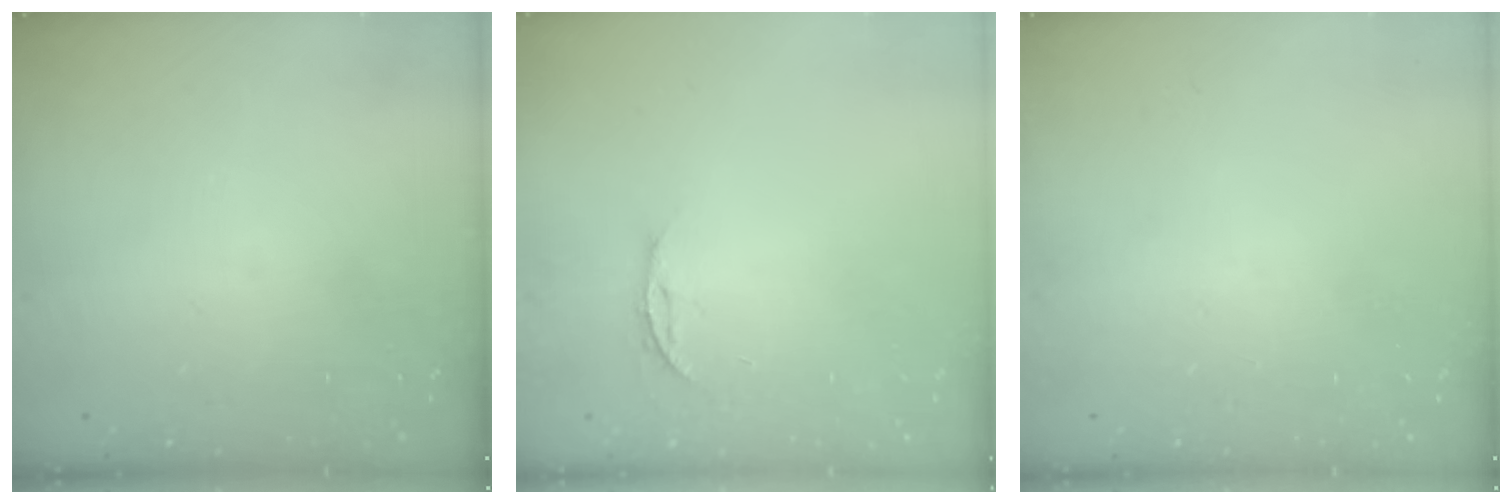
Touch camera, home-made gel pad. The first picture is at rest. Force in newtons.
{"total": 3.6, "press": 3.6, "slide": 0.3}
{"total": 0.0}